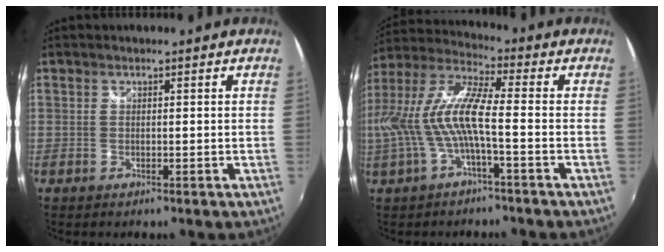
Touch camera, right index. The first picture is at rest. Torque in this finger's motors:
{"motor_torque": [1.53, -0.61, 1.01, 0.21]}